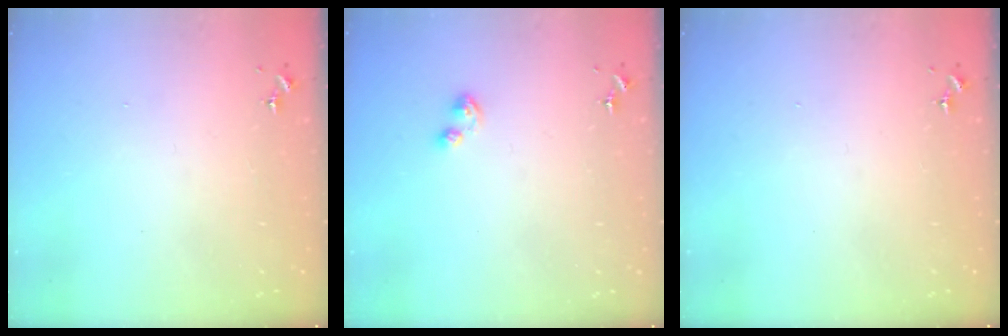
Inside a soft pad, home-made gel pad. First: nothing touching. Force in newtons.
{"total": 4.4, "press": 4.4, "slide": 0.4}
{"total": 0.0}